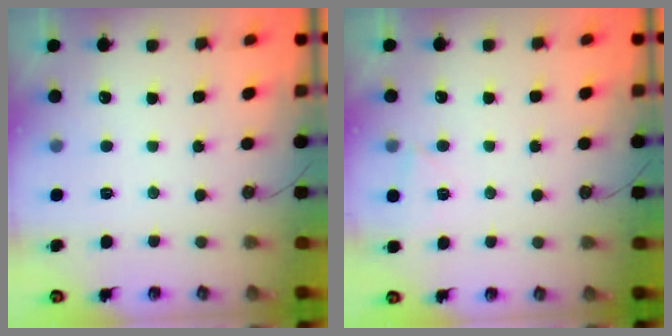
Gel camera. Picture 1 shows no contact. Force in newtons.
{"total": 2.7, "press": 2.6, "slide": 0.7}